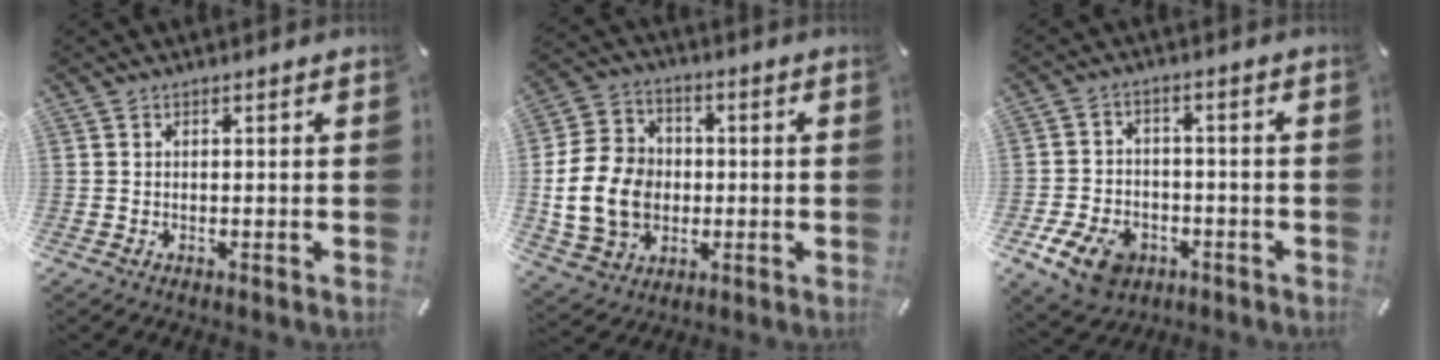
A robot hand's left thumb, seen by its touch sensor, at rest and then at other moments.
{"total": 14.1, "force": [-1.5, 12.0, 7.4], "torque": [-0.170, 0.022, -0.025]}
{"total": 9.3, "force": [-4.7, 6.6, 4.6], "torque": [-0.097, 0.025, -0.087]}